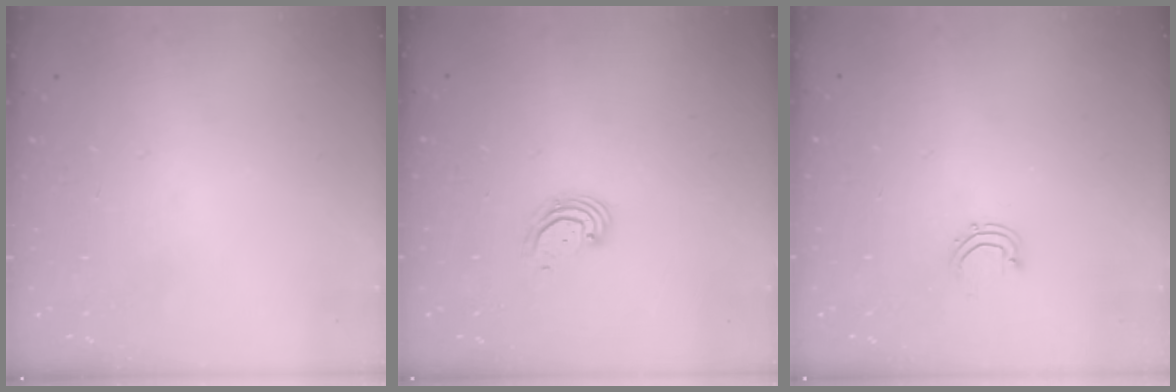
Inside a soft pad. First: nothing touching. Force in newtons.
{"total": 2.8, "press": 2.8, "slide": 0.2}
{"total": 3.9, "press": 3.8, "slide": 0.7}